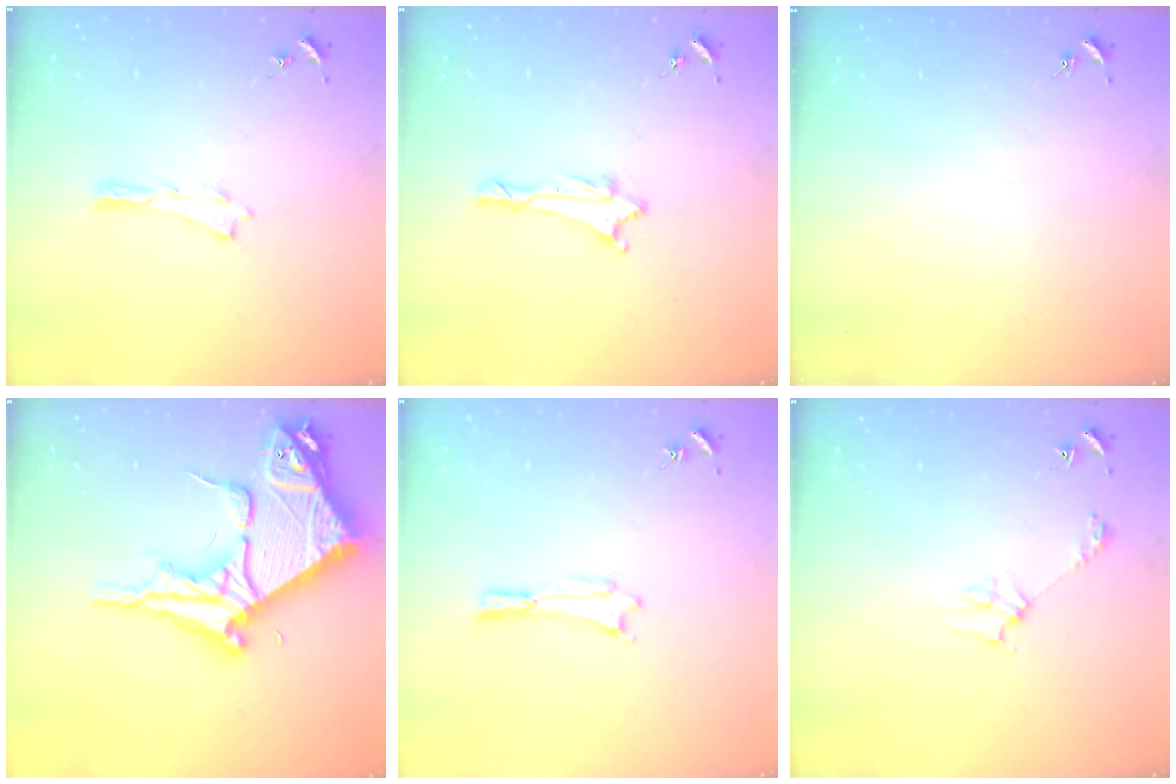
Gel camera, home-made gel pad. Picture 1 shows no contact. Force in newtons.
{"total": 1.7, "press": 1.6, "slide": 0.5}
{"total": 0.0}
{"total": 15.7, "press": 15.6, "slide": 1.7}
{"total": 0.0}
{"total": 3.1, "press": 3.1, "slide": 0.3}